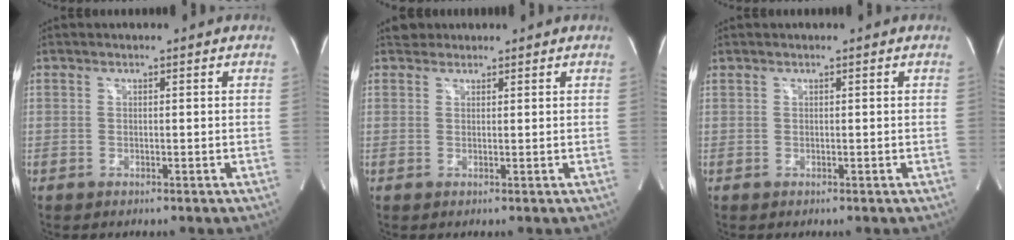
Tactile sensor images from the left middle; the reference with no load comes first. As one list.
[{"total": 1.6, "force": [1.4, 0.8, -0.2], "torque": [0.002, 0.012, 0.019]}, {"total": 0.0}]